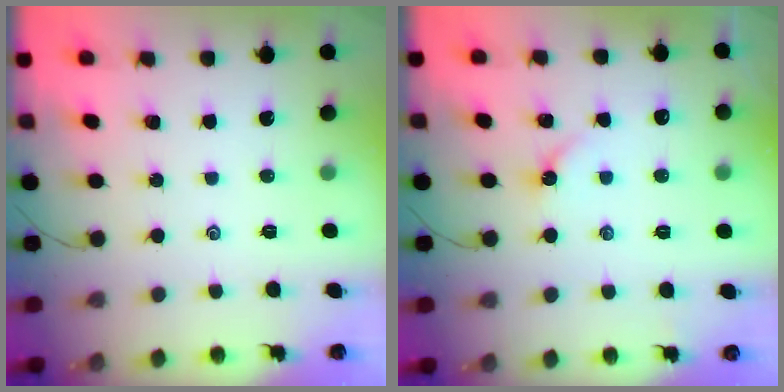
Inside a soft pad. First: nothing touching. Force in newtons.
{"total": 2.6, "press": 2.6, "slide": 0.4}